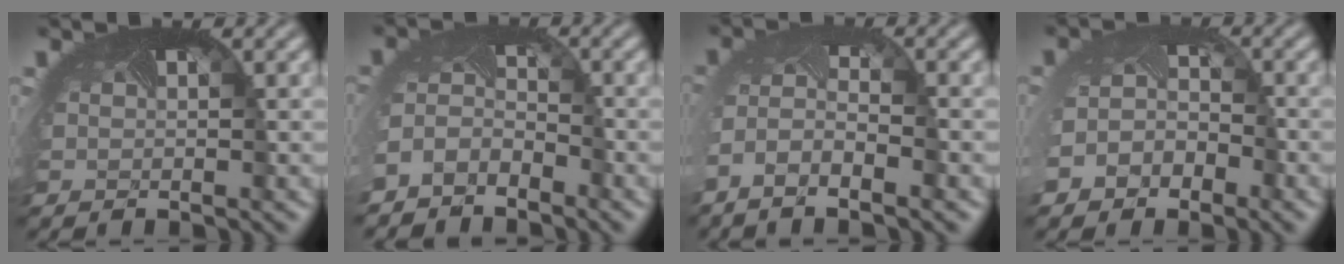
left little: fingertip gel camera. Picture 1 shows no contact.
{"total": 3.9, "force": [-3.4, 1.9, 0.5], "torque": [-0.021, -0.013, -0.073]}
{"total": 4.4, "force": [-3.1, 1.2, 2.8], "torque": [-0.068, -0.013, -0.061]}
{"total": 4.0, "force": [-2.3, 2.8, 1.6], "torque": [-0.024, -0.007, -0.038]}